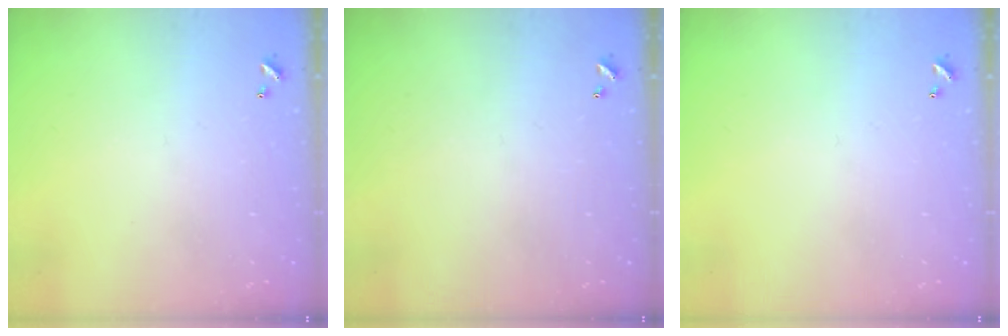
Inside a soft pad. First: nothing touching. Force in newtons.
{"total": 0.0}
{"total": 0.0}